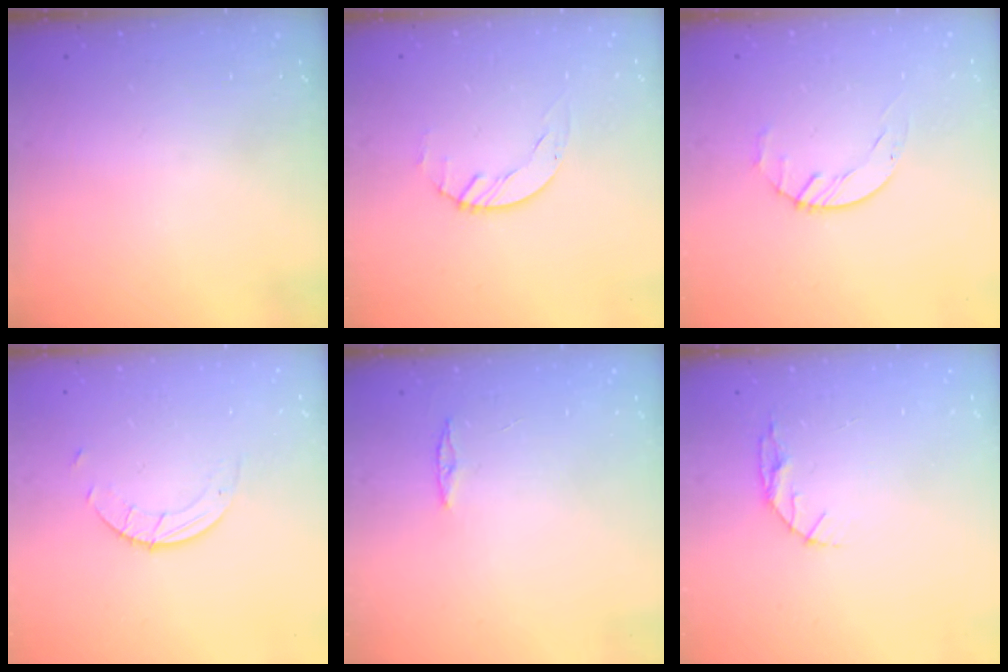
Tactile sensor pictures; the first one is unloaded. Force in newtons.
{"total": 1.5, "press": 1.5, "slide": 0.2}
{"total": 1.8, "press": 1.7, "slide": 0.3}
{"total": 2.7, "press": 2.7, "slide": 0.3}
{"total": 3.0, "press": 2.9, "slide": 0.3}
{"total": 4.4, "press": 4.4, "slide": 0.5}